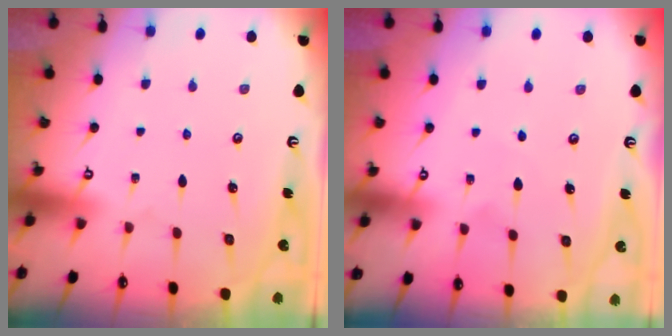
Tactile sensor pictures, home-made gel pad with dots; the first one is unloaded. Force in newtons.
{"total": 4.2, "press": 4.1, "slide": 0.6}